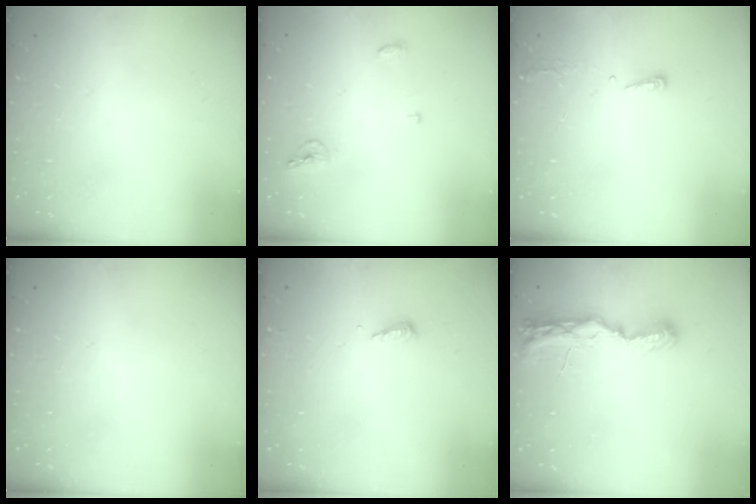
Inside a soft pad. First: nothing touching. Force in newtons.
{"total": 5.6, "press": 5.6, "slide": 0.2}
{"total": 3.2, "press": 3.2, "slide": 0.6}
{"total": 0.0}
{"total": 5.1, "press": 5.1, "slide": 0.5}
{"total": 7.7, "press": 7.7, "slide": 0.5}